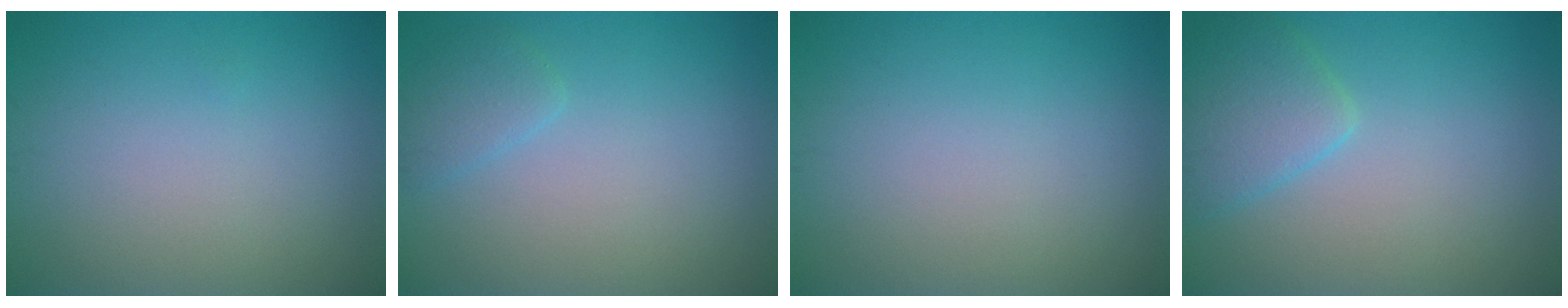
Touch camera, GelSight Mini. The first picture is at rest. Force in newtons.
{"total": 1.5, "press": 1.5, "slide": 0.2}
{"total": 0.0}
{"total": 3.4, "press": 3.4, "slide": 0.3}